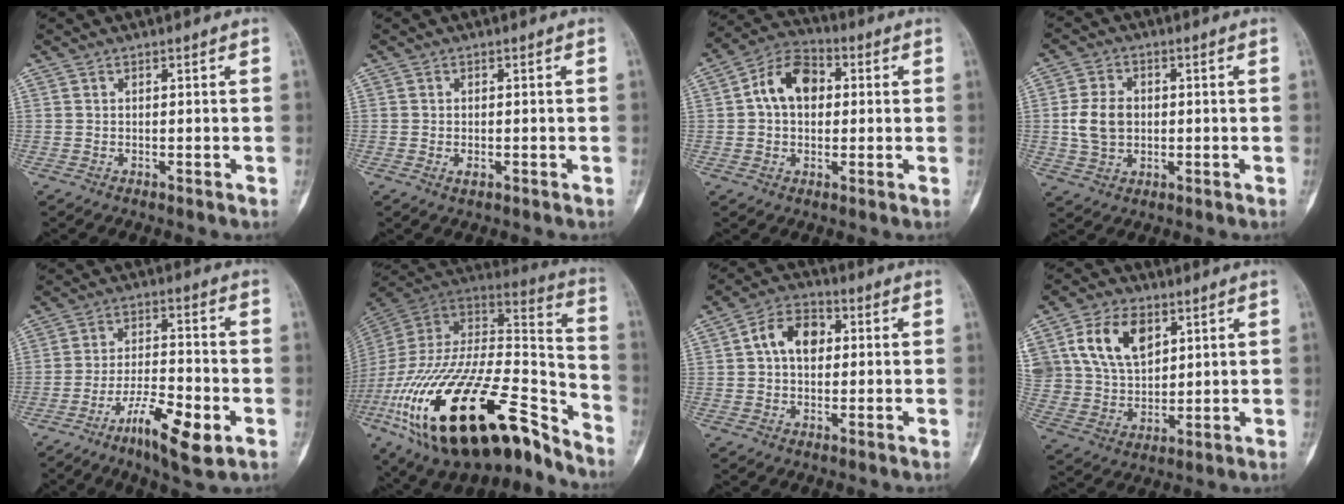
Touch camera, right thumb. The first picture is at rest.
{"total": 1.5, "force": [-0.5, 0.8, 1.1], "torque": [-0.016, 0.002, -0.007]}
{"total": 10.3, "force": [1.5, 7.1, 7.2], "torque": [-0.107, 0.023, 0.017]}
{"total": 7.5, "force": [0.1, 5.6, 4.9], "torque": [-0.082, 0.004, 0.003]}
{"total": 11.8, "force": [-5.6, 3.1, 9.9], "torque": [-0.171, 0.020, -0.095]}
{"total": 37.7, "force": [-21.0, 14.9, 27.6], "torque": [-0.486, 0.031, -0.349]}
{"total": 8.8, "force": [1.5, 6.1, 6.2], "torque": [-0.086, 0.017, 0.018]}
{"total": 13.7, "force": [5.6, 9.2, 8.5], "torque": [-0.132, -0.015, 0.117]}